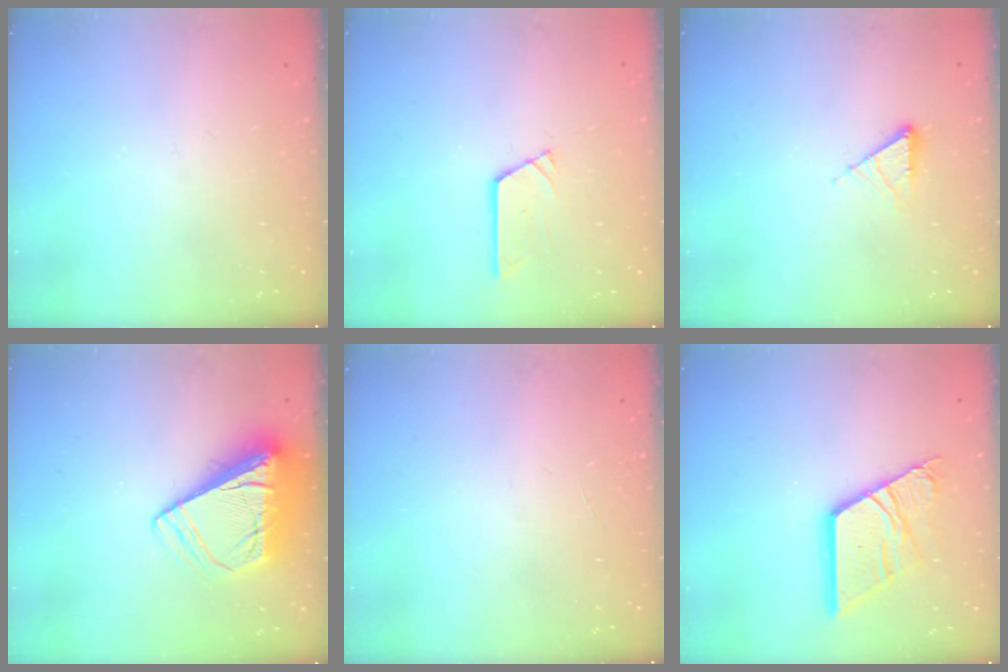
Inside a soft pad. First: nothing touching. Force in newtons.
{"total": 2.9, "press": 2.9, "slide": 0.3}
{"total": 5.2, "press": 5.2, "slide": 0.8}
{"total": 11.7, "press": 11.6, "slide": 1.5}
{"total": 0.0}
{"total": 15.1, "press": 15.1, "slide": 1.2}